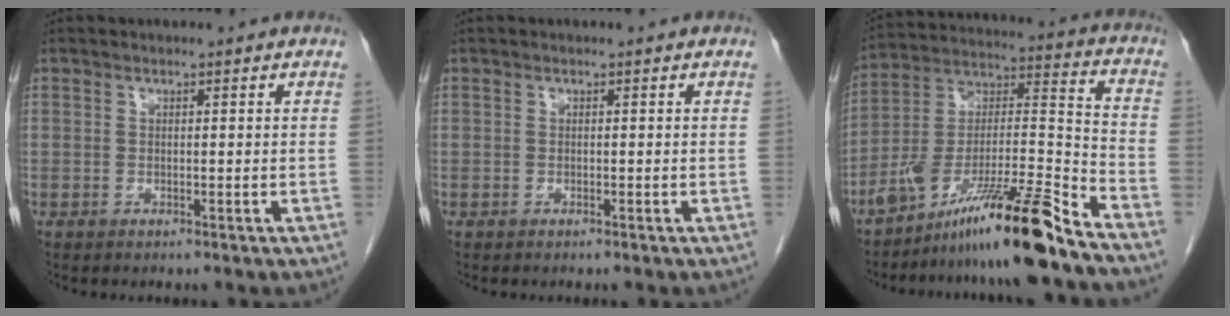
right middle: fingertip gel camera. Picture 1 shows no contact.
{"total": 0.0}
{"total": 17.8, "force": [-13.4, -0.5, 11.7], "torque": [-0.216, -0.004, -0.235]}